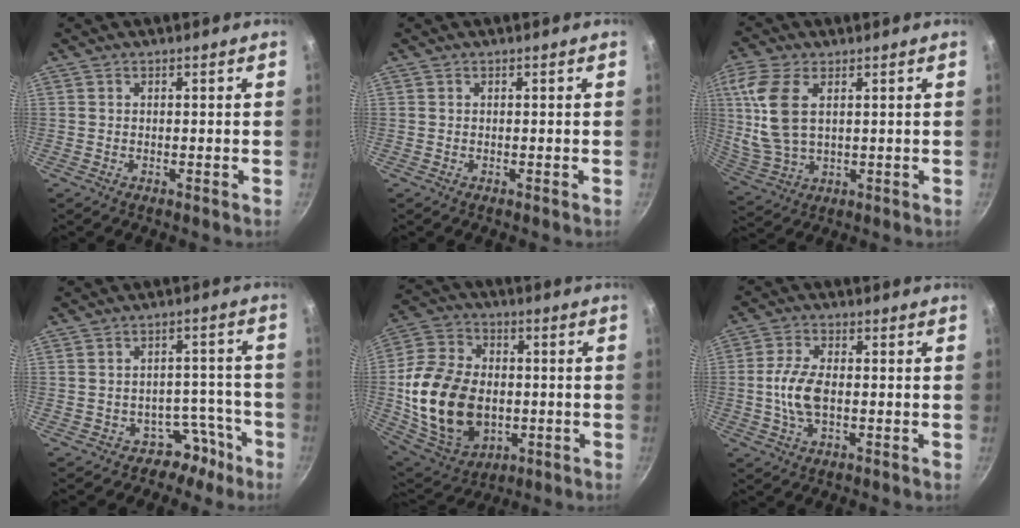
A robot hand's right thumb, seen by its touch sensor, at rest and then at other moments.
{"total": 0.0}
{"total": 11.9, "force": [2.9, 6.6, 9.5], "torque": [-0.201, -0.002, 0.067]}
{"total": 6.2, "force": [-4.2, 4.4, 1.0], "torque": [0.051, 0.068, -0.049]}
{"total": 21.8, "force": [-2.4, 15.4, 15.3], "torque": [-0.284, 0.013, -0.029]}
{"total": 7.3, "force": [-0.6, 3.8, 6.2], "torque": [-0.127, 0.011, -0.016]}